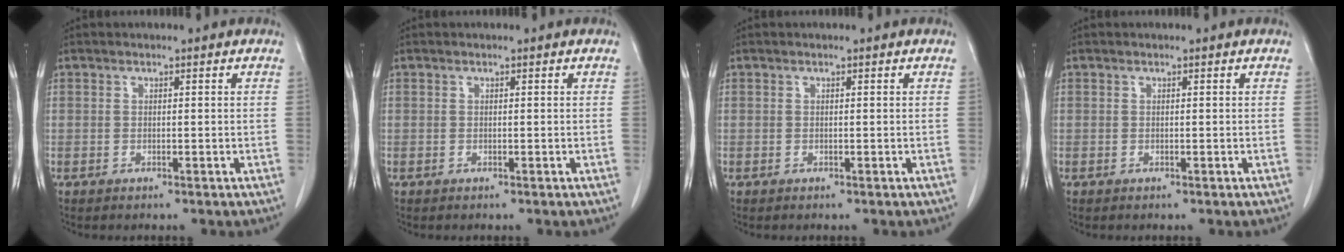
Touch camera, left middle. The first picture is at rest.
{"total": 0.0}
{"total": 0.0}
{"total": 0.0}